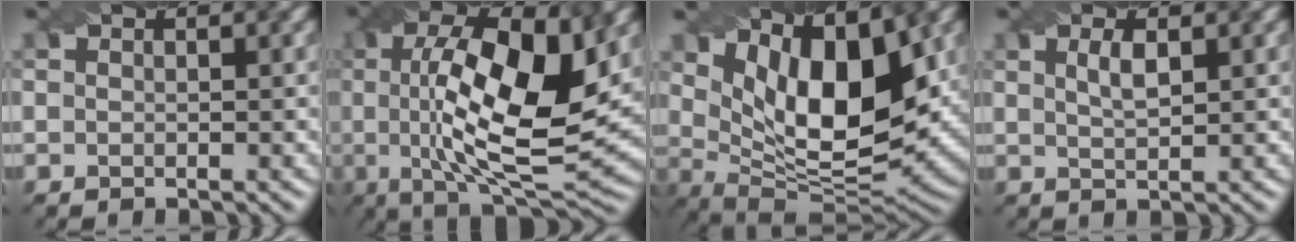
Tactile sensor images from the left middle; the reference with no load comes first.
{"total": 13.9, "force": [1.6, 5.0, 12.8], "torque": [-0.208, -0.001, 0.027]}
{"total": 12.4, "force": [4.3, 5.5, 10.2], "torque": [-0.161, -0.007, 0.077]}
{"total": 1.8, "force": [0.6, 0.5, 1.6], "torque": [-0.030, 0.003, 0.015]}